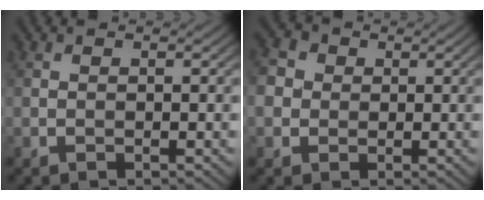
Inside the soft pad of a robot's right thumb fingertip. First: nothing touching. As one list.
[{"total": 4.3, "force": [0.4, 3.9, 1.8], "torque": [-0.065, 0.009, 0.000]}]